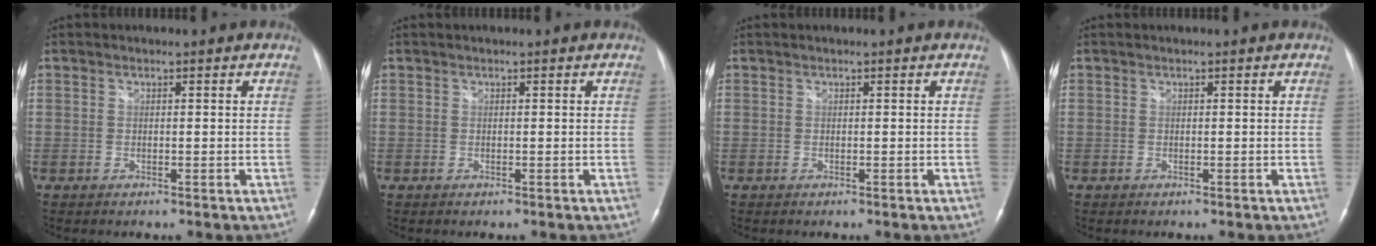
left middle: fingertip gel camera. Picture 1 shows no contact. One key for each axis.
{"total": 0.0}
{"total": 0.0}
{"total": 0.0}